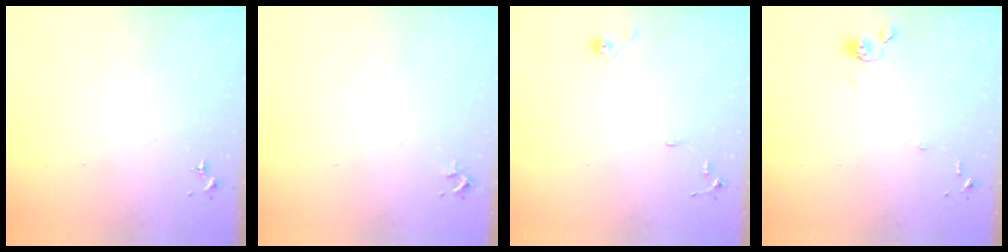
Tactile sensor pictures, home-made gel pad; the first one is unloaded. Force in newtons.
{"total": 2.4, "press": 2.4, "slide": 0.3}
{"total": 8.0, "press": 8.0, "slide": 0.8}
{"total": 6.6, "press": 6.6, "slide": 0.6}